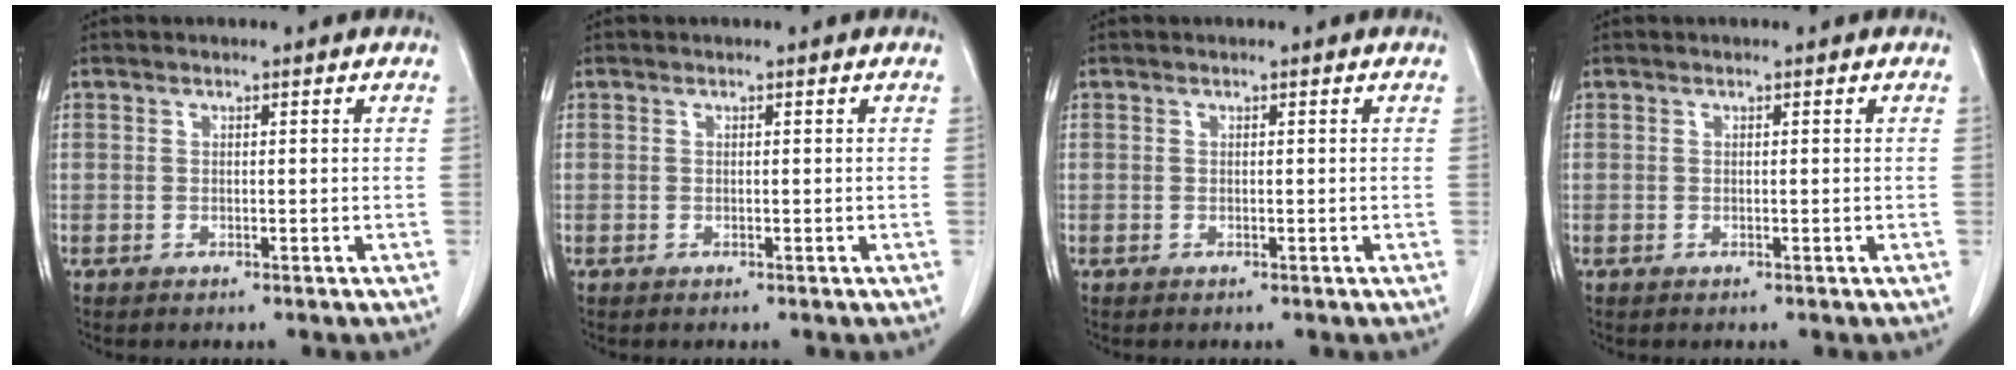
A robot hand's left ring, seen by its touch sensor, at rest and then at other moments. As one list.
[{"total": 0.0}, {"total": 0.0}, {"total": 0.0}]